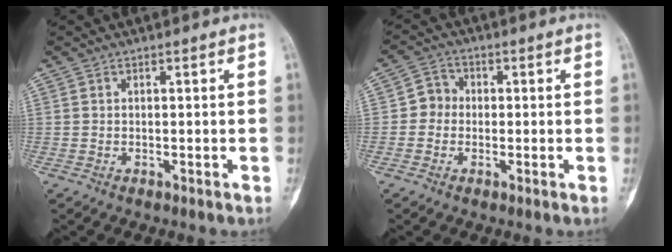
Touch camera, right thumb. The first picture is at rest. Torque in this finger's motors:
{"motor_torque": [-0.01, 0.02, 0.03, 0.00, 0.00]}